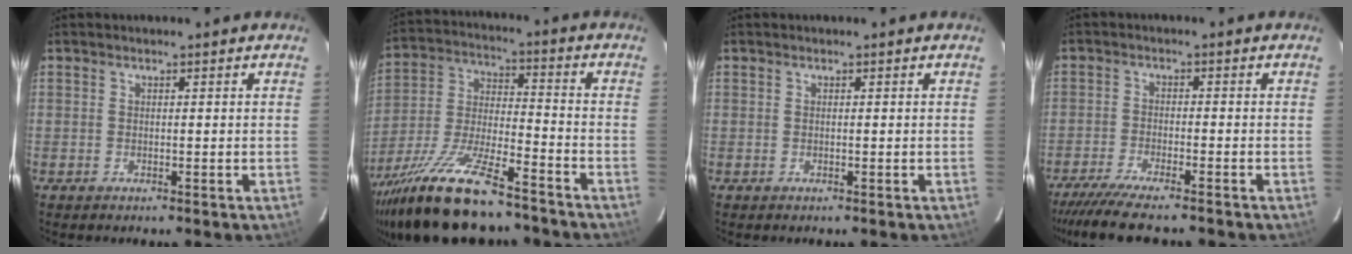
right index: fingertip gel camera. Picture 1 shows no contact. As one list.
[{"total": 20.7, "force": [-15.7, 5.0, 12.5], "torque": [-0.256, -0.036, -0.270]}, {"total": 0.0}, {"total": 8.7, "force": [-7.6, 0.7, 4.2], "torque": [-0.104, -0.027, -0.132]}]